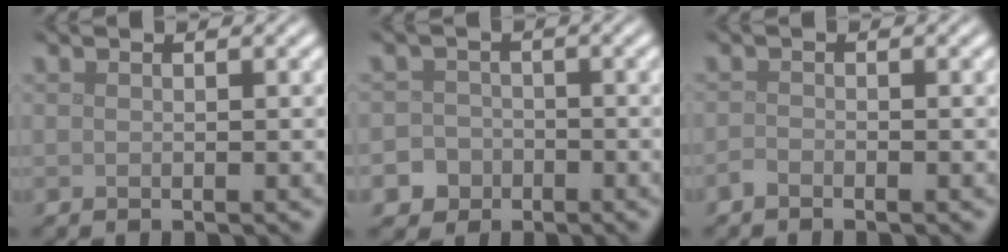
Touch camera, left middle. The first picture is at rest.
{"total": 4.1, "force": [-2.2, 3.4, 0.5], "torque": [0.017, -0.006, -0.048]}
{"total": 0.7, "force": [-0.6, 0.2, 0.3], "torque": [-0.006, -0.001, -0.015]}